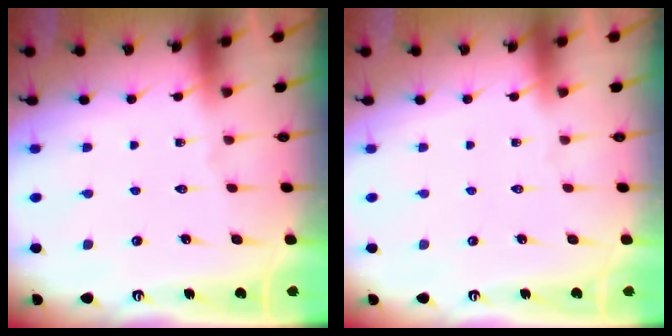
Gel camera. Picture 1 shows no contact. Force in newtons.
{"total": 0.0}